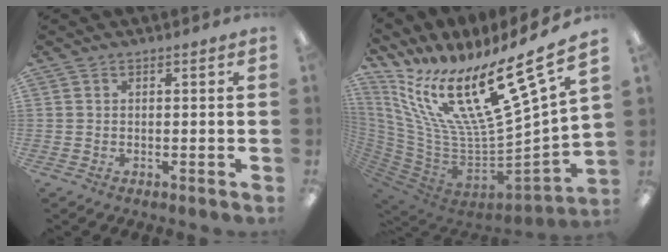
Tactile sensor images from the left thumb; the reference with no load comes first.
{"total": 25.1, "force": [12.8, 7.4, 20.2], "torque": [-0.355, -0.109, 0.223]}